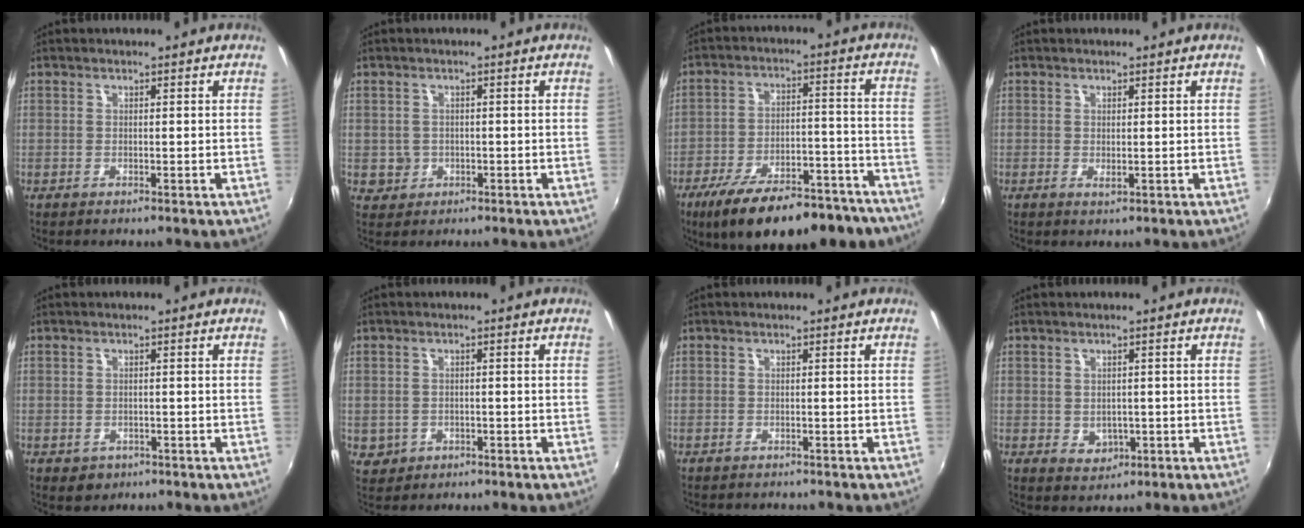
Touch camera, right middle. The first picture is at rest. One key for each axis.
{"total": 3.1, "fx": -0.5, "fy": 3.0, "fz": 0.6, "tx": -0.013, "ty": 0.000, "tz": -0.004}
{"total": 24.3, "fx": -19.1, "fy": 8.2, "fz": 12.6, "tx": -0.212, "ty": -0.013, "tz": -0.256}
{"total": 0.8, "fx": 0.0, "fy": 0.4, "fz": 0.7, "tx": -0.011, "ty": -0.003, "tz": 0.000}
{"total": 2.7, "fx": -1.1, "fy": 2.3, "fz": 1.0, "tx": -0.023, "ty": -0.005, "tz": -0.011}
{"total": 4.6, "fx": -1.0, "fy": 4.2, "fz": 1.7, "tx": -0.051, "ty": 0.001, "tz": -0.003}
{"total": 1.6, "fx": -1.5, "fy": 0.5, "fz": 0.3, "tx": -0.011, "ty": -0.009, "tz": -0.021}
{"total": 3.4, "fx": -0.4, "fy": 3.0, "fz": 1.6, "tx": -0.030, "ty": -0.001, "tz": 0.002}